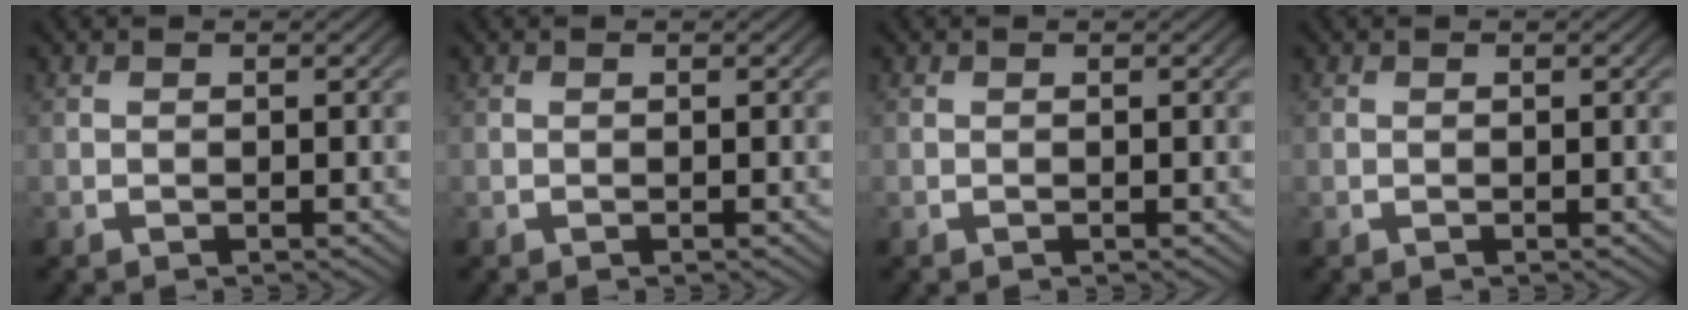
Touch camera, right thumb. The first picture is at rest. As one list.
[{"total": 0.0}, {"total": 0.0}, {"total": 0.0}]